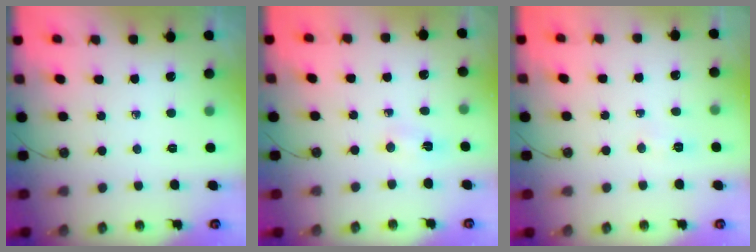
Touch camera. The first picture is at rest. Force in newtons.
{"total": 2.1, "press": 1.6, "slide": 1.3}
{"total": 5.3, "press": 5.2, "slide": 0.7}